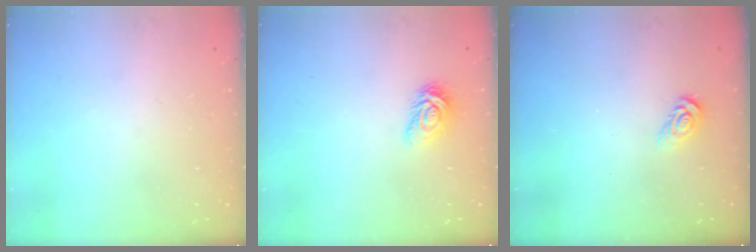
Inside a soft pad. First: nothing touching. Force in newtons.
{"total": 5.7, "press": 5.7, "slide": 0.2}
{"total": 3.8, "press": 3.7, "slide": 0.5}